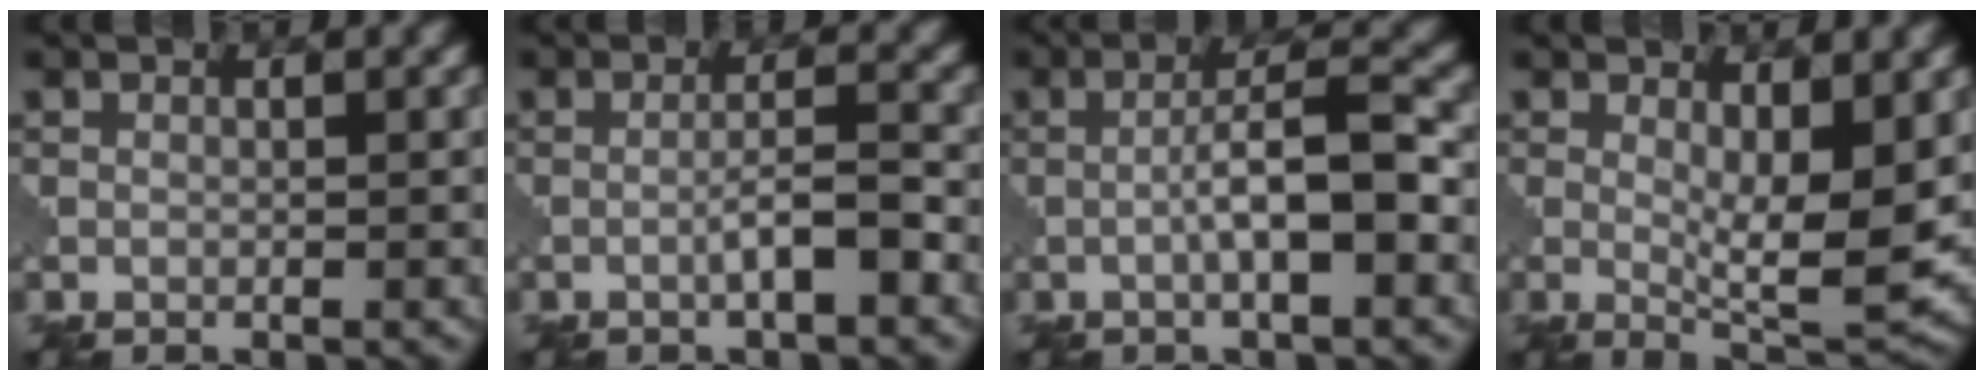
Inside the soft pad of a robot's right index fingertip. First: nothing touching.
{"total": 2.8, "force": [-1.1, 0.2, 2.6], "torque": [-0.043, 0.011, -0.022]}
{"total": 5.2, "force": [-1.1, 1.0, 5.0], "torque": [-0.083, 0.013, -0.023]}
{"total": 6.3, "force": [0.7, 1.8, 6.0], "torque": [-0.094, -0.017, 0.015]}